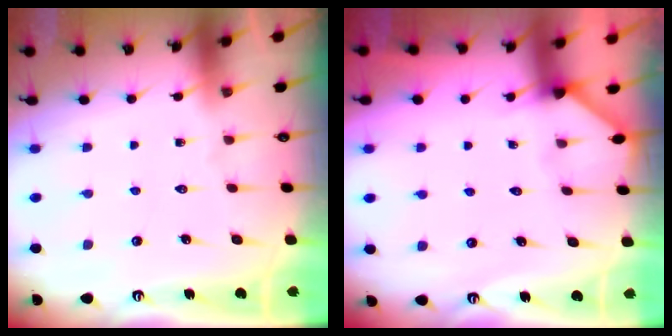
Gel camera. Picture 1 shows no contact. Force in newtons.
{"total": 2.3, "press": 2.3, "slide": 0.3}